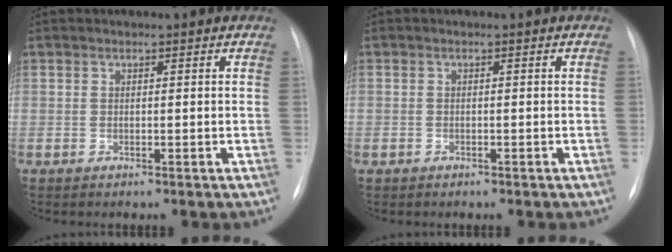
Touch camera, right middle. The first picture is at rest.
{"total": 0.7, "force": [-0.5, 0.5, 0.1], "torque": [-0.010, 0.002, -0.006]}